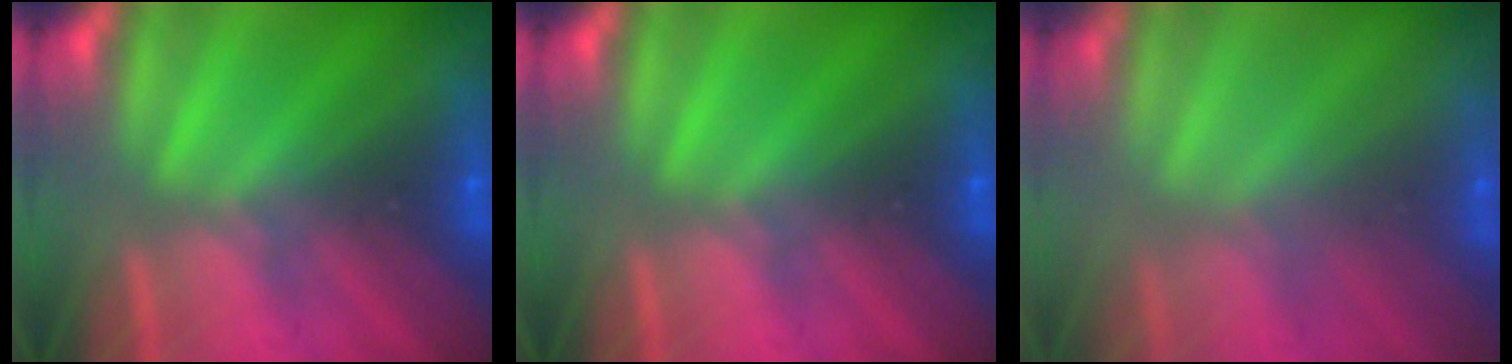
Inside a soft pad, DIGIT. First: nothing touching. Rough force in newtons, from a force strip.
{"total": 0.0}
{"total": 2.0}